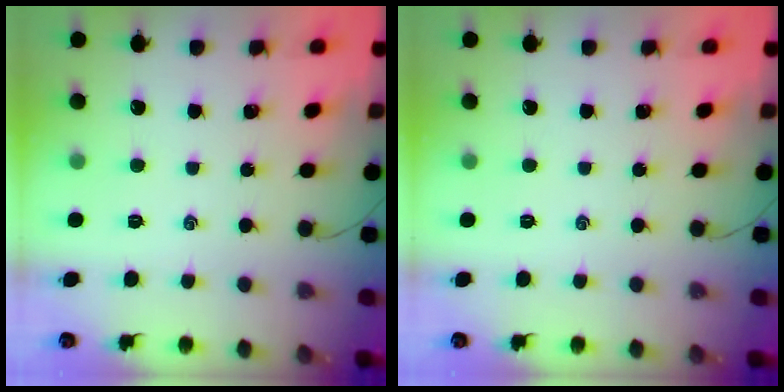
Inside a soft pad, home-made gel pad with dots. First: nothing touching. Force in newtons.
{"total": 0.0}